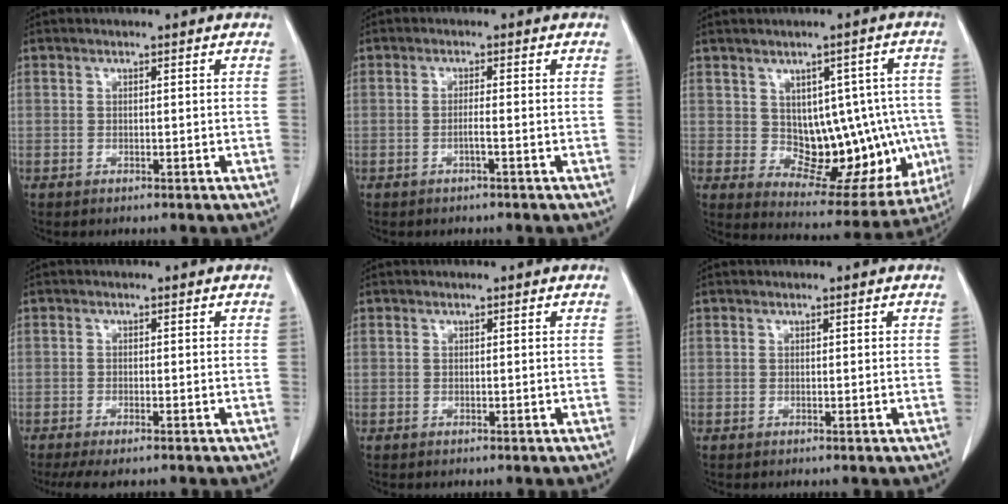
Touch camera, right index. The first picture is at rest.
{"total": 1.4, "force": [-0.6, -0.2, 1.2], "torque": [-0.023, 0.001, -0.011]}
{"total": 14.9, "force": [-0.8, 8.2, 12.4], "torque": [-0.136, 0.023, 0.019]}
{"total": 4.5, "force": [-3.5, 0.8, 2.6], "torque": [-0.040, -0.010, -0.054]}
{"total": 0.0}
{"total": 0.0}